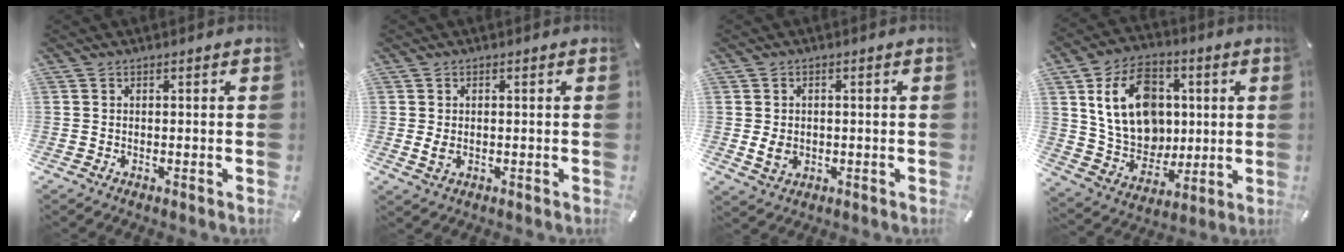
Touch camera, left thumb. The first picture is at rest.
{"total": 2.2, "force": [-0.1, 1.3, 1.7], "torque": [-0.040, -0.001, -0.003]}
{"total": 3.6, "force": [-0.4, 2.8, 2.3], "torque": [-0.048, -0.005, -0.010]}
{"total": 17.5, "force": [3.1, 14.1, 9.9], "torque": [-0.186, 0.001, 0.065]}